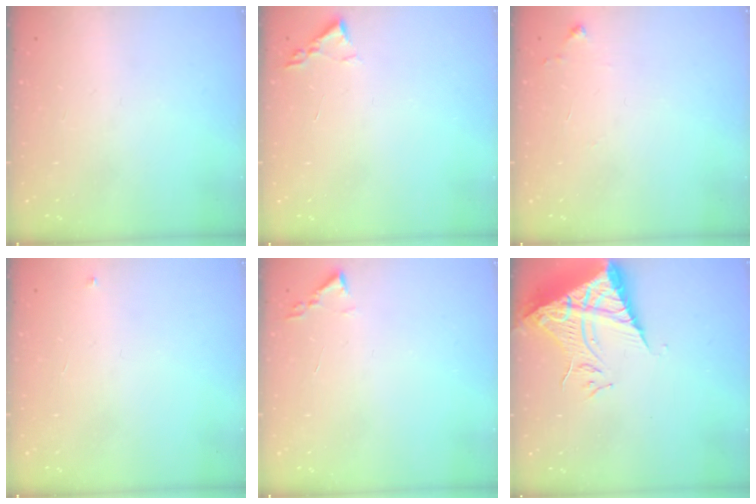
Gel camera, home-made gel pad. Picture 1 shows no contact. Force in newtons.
{"total": 1.8, "press": 1.8, "slide": 0.3}
{"total": 4.7, "press": 4.7, "slide": 0.6}
{"total": 3.0, "press": 2.9, "slide": 0.4}
{"total": 1.9, "press": 1.8, "slide": 0.3}
{"total": 10.3, "press": 10.2, "slide": 1.1}